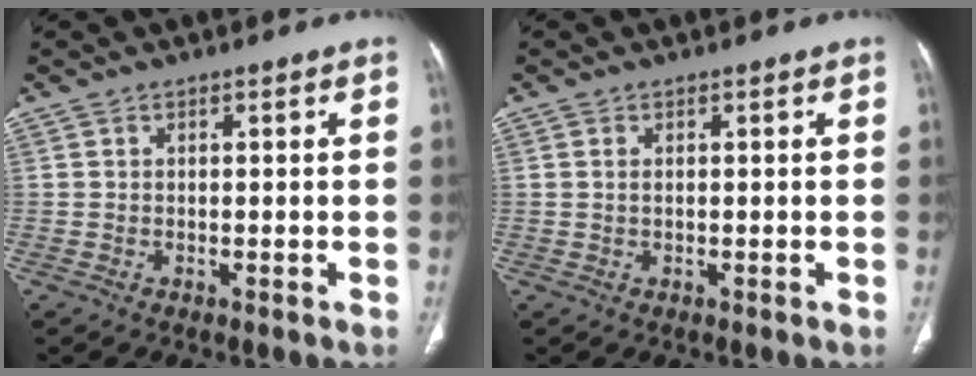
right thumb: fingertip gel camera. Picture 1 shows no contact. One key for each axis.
{"total": 0.8, "fx": 0.3, "fy": 0.4, "fz": 0.7, "tx": -0.017, "ty": 0.005, "tz": 0.008}